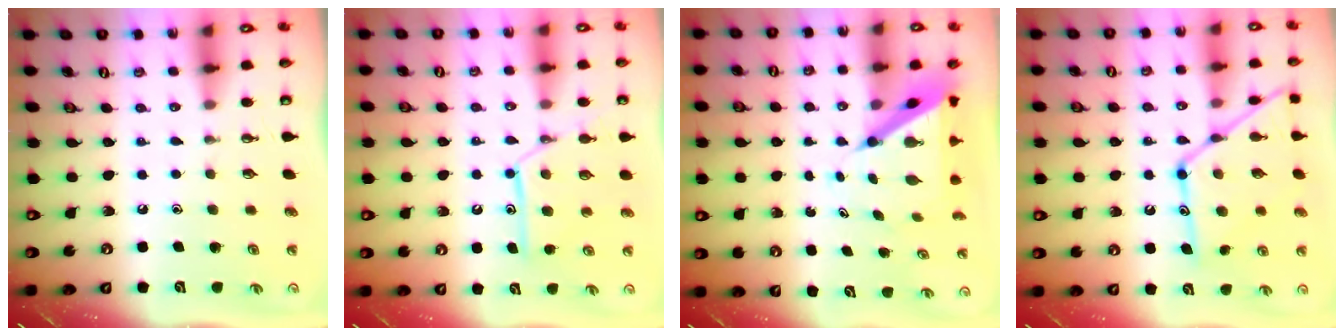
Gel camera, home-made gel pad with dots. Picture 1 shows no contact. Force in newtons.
{"total": 12.2, "press": 12.2, "slide": 0.9}
{"total": 7.0, "press": 7.0, "slide": 0.7}
{"total": 16.1, "press": 16.0, "slide": 1.2}